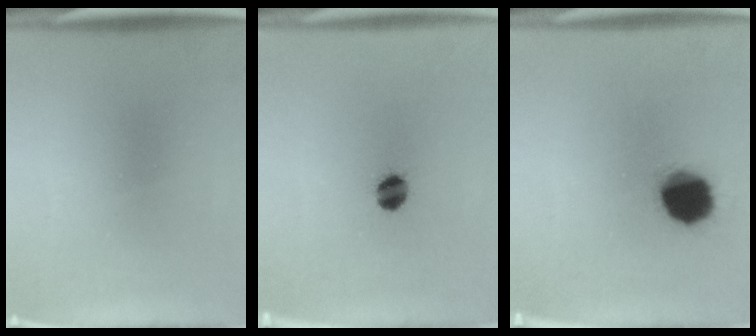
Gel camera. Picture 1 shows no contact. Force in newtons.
{"total": 5.0}
{"total": 14.2}